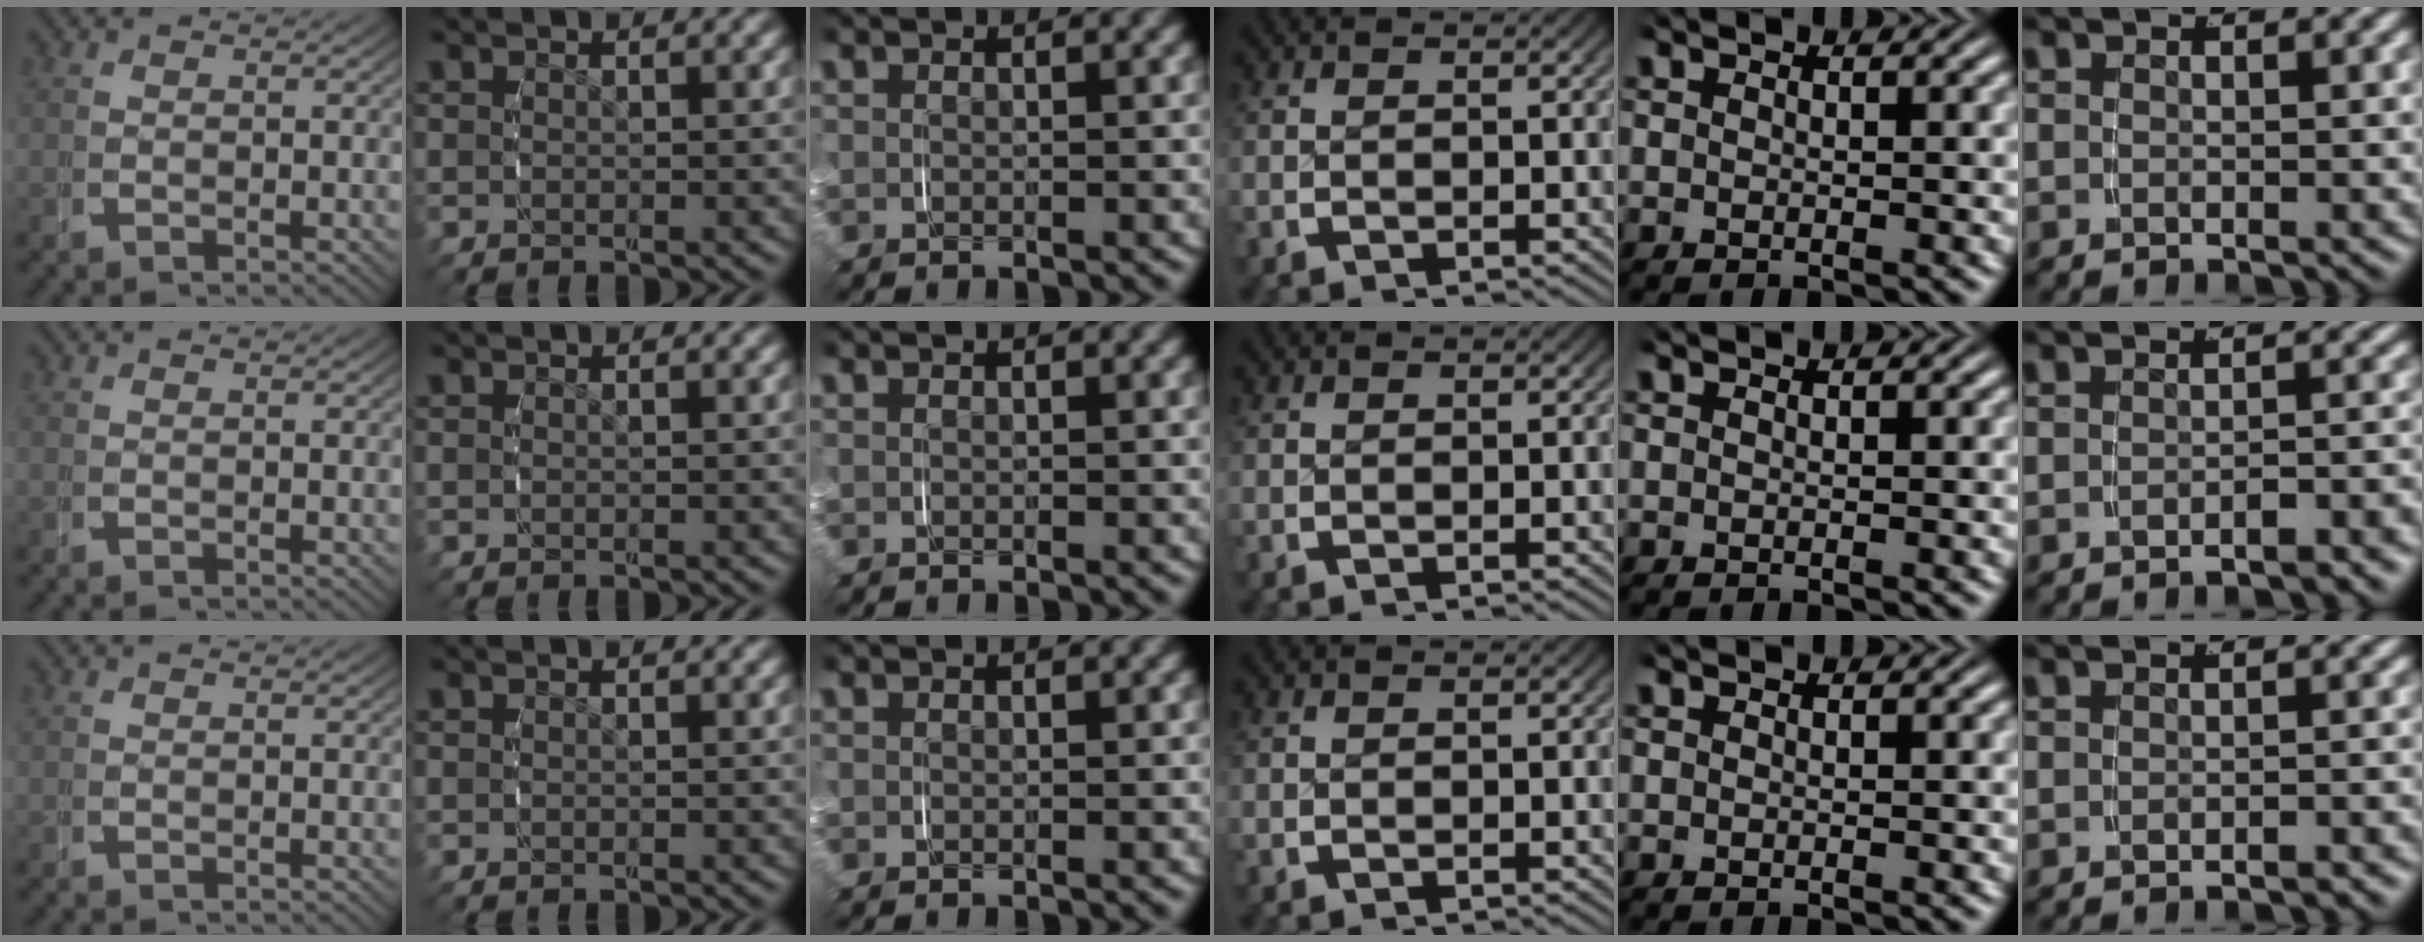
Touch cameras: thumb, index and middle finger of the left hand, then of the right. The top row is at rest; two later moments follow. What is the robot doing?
{"motion": "grasp_and_lifting", "object": "string"}